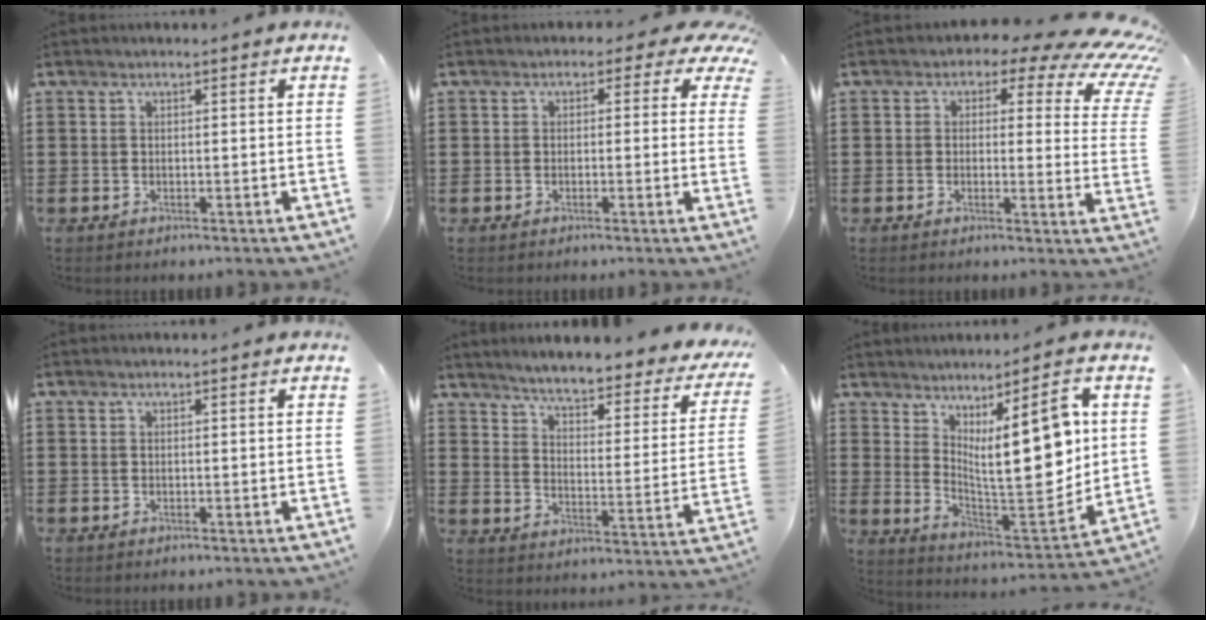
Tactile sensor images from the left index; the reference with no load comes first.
{"total": 2.3, "force": [0.3, 1.9, 1.3], "torque": [-0.025, 0.005, -0.001]}
{"total": 5.4, "force": [3.1, 3.2, 3.1], "torque": [-0.054, -0.019, 0.045]}
{"total": 0.0}
{"total": 3.8, "force": [3.5, -0.3, 1.3], "torque": [-0.046, -0.038, 0.049]}
{"total": 14.1, "force": [4.6, 4.8, 12.5], "torque": [-0.180, -0.021, 0.079]}